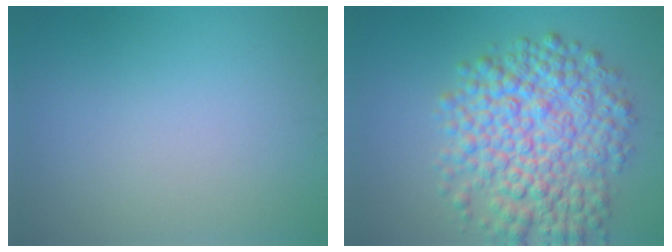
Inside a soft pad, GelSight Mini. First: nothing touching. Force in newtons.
{"total": 8.9, "press": 8.9, "slide": 0.2}